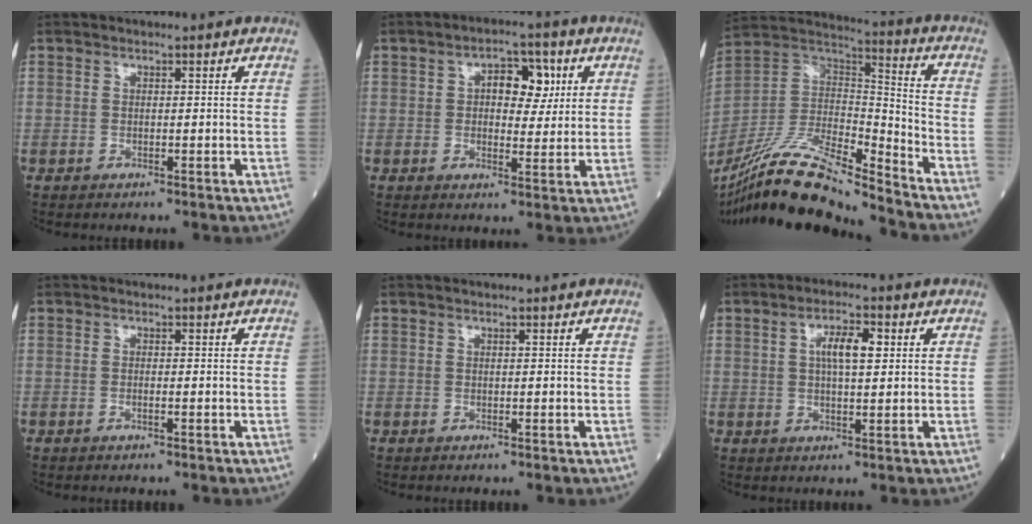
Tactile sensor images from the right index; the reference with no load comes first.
{"total": 6.6, "force": [1.9, 3.5, 5.2], "torque": [-0.072, 0.017, 0.029]}
{"total": 19.7, "force": [-16.9, 1.6, 9.9], "torque": [-0.211, 0.006, -0.319]}
{"total": 0.6, "force": [-0.3, -0.2, 0.4], "torque": [-0.009, -0.001, -0.007]}
{"total": 0.0}
{"total": 5.0, "force": [1.4, 1.5, 4.6], "torque": [-0.085, 0.009, 0.025]}